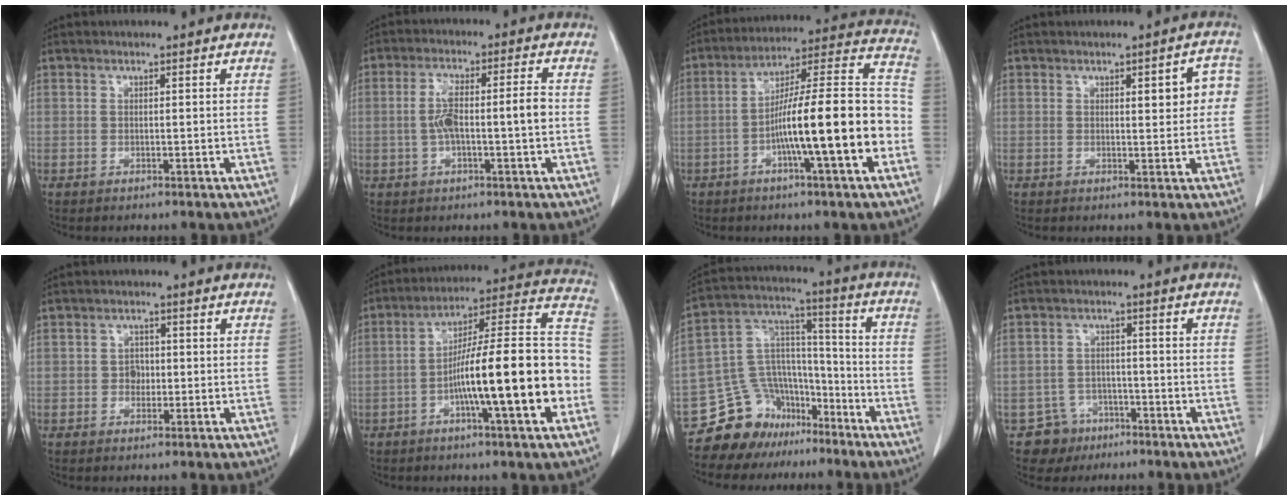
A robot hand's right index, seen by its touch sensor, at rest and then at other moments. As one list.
[{"total": 7.2, "force": [-0.7, 1.0, 7.1], "torque": [-0.140, 0.019, -0.012]}, {"total": 18.0, "force": [-5.0, 0.9, 17.3], "torque": [-0.268, 0.018, -0.084]}, {"total": 4.8, "force": [0.9, 1.5, 4.5], "torque": [-0.048, 0.014, 0.010]}, {"total": 2.0, "force": [-0.2, 1.7, 1.1], "torque": [-0.014, 0.005, -0.004]}, {"total": 20.0, "force": [-5.3, 1.2, 19.3], "torque": [-0.262, 0.021, -0.084]}, {"total": 13.7, "force": [-10.2, 8.8, 2.2], "torque": [-0.044, 0.094, -0.170]}, {"total": 5.0, "force": [-3.0, 4.1, -0.3], "torque": [0.011, 0.012, -0.043]}]